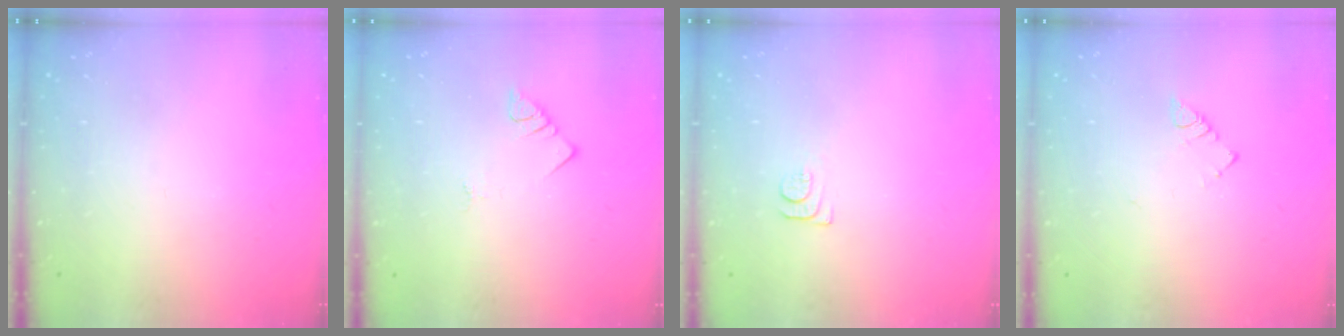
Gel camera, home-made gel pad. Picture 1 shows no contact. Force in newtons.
{"total": 3.1, "press": 3.1, "slide": 0.4}
{"total": 4.3, "press": 4.3, "slide": 0.7}
{"total": 2.7, "press": 2.7, "slide": 0.4}